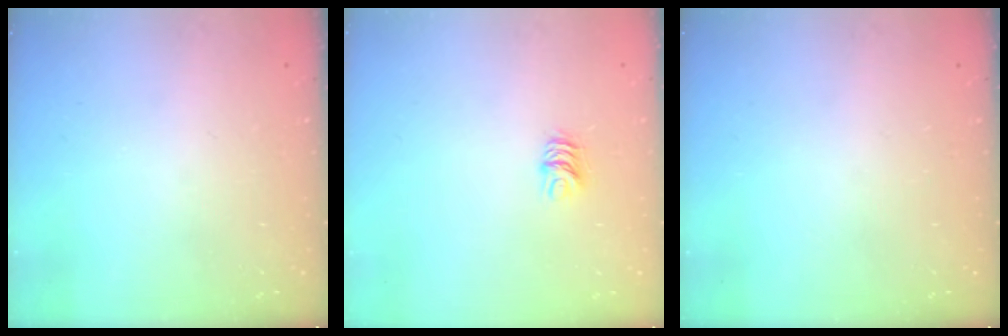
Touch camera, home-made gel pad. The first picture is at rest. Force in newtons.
{"total": 5.3, "press": 5.2, "slide": 0.4}
{"total": 0.0}